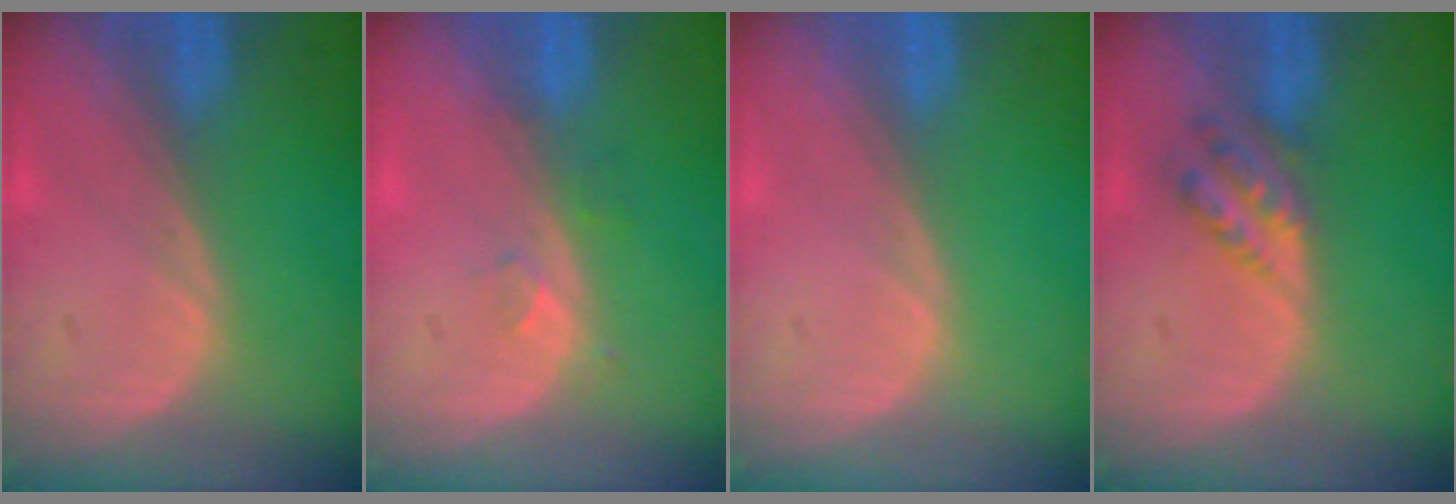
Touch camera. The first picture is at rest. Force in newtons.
{"total": 1.9, "press": 1.6, "slide": 1.0}
{"total": 0.0}
{"total": 4.5, "press": 4.0, "slide": 2.0}